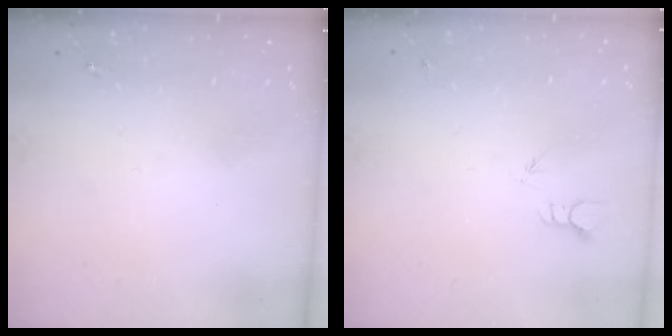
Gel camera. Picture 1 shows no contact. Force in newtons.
{"total": 2.3, "press": 2.3, "slide": 0.1}